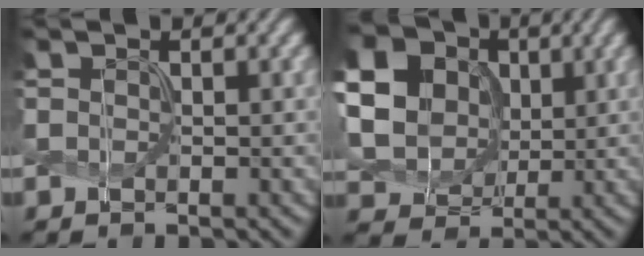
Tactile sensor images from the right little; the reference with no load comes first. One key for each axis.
{"total": 15.7, "fx": 4.7, "fy": 13.2, "fz": 7.1, "tx": -0.198, "ty": 0.016, "tz": 0.085}